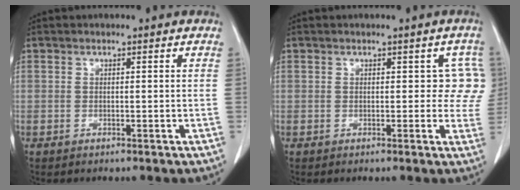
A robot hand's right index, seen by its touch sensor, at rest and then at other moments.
{"total": 4.4, "force": [0.9, 3.0, 3.1], "torque": [0.001, 0.013, 0.001]}